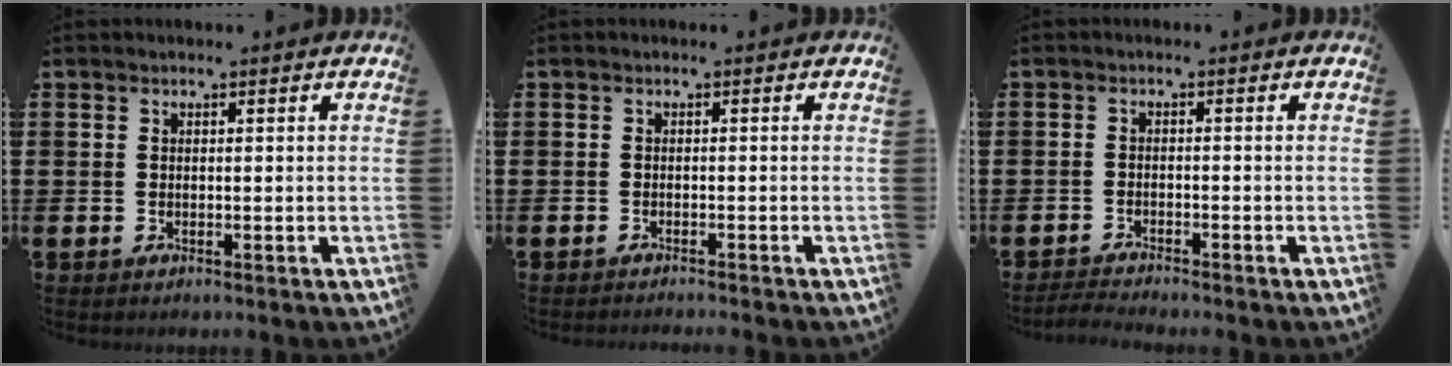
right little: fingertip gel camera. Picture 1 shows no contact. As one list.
[{"total": 0.7, "force": [-0.7, -0.2, 0.0], "torque": [0.001, -0.001, -0.014]}, {"total": 1.7, "force": [-1.7, -0.1, 0.2], "torque": [-0.004, 0.004, -0.034]}]